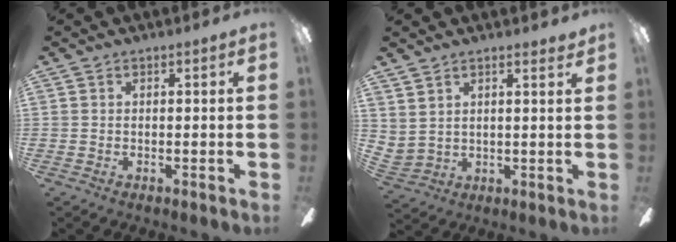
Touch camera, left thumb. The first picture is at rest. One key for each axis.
{"total": 4.3, "fx": 3.9, "fy": 1.7, "fz": 0.8, "tx": -0.020, "ty": -0.018, "tz": 0.074}